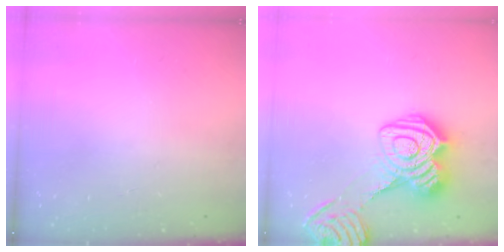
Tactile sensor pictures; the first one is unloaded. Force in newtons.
{"total": 16.9, "press": 16.8, "slide": 1.2}